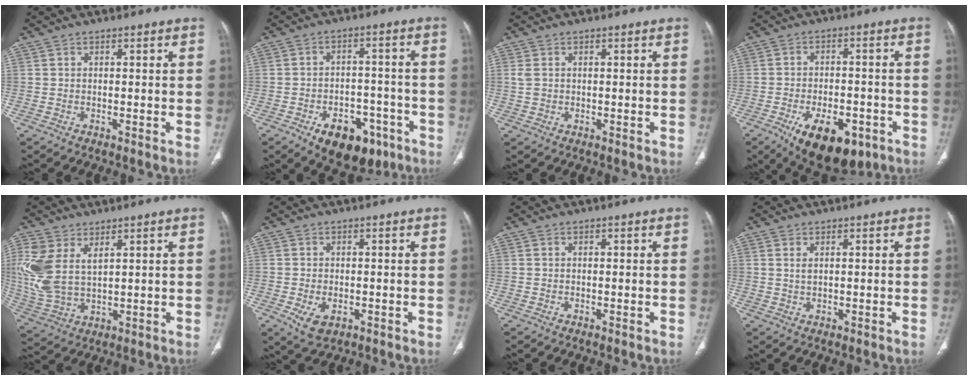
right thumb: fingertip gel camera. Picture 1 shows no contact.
{"total": 12.9, "force": [-7.1, 7.8, 7.5], "torque": [-0.067, 0.038, -0.093]}
{"total": 1.8, "force": [0.4, 1.4, 1.1], "torque": [-0.027, 0.002, 0.014]}
{"total": 14.2, "force": [-7.3, 7.3, 9.7], "torque": [-0.126, 0.018, -0.098]}
{"total": 12.0, "force": [4.4, 7.0, 8.8], "torque": [-0.209, -0.008, 0.106]}
{"total": 4.6, "force": [-1.6, 2.9, 3.3], "torque": [-0.059, -0.001, -0.018]}
{"total": 0.0}
{"total": 1.5, "force": [0.7, 0.7, 1.1], "torque": [-0.024, 0.000, 0.019]}